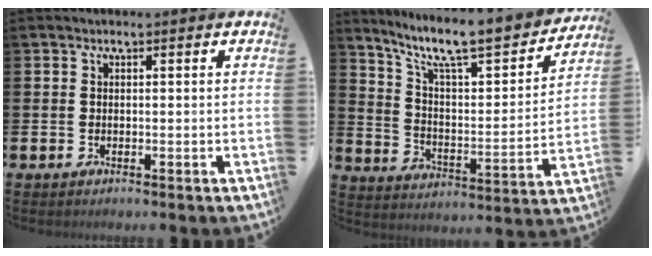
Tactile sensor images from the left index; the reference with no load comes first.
{"total": 10.5, "force": [9.2, 1.8, 4.6], "torque": [-0.118, -0.068, 0.154]}